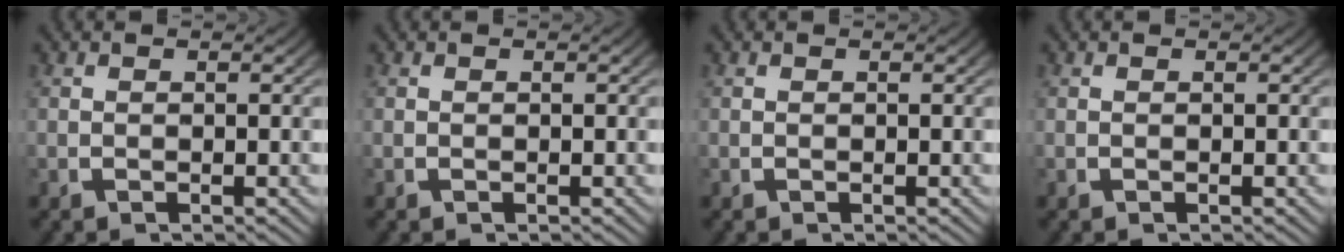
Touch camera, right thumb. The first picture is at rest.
{"total": 0.0}
{"total": 0.0}
{"total": 0.0}